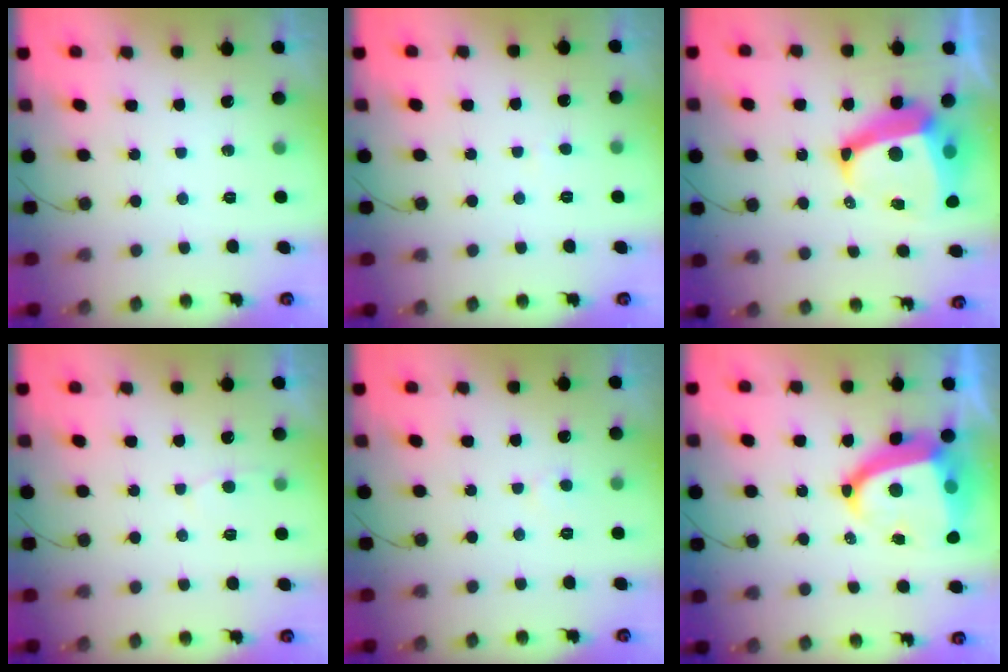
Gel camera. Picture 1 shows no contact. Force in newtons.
{"total": 0.7, "press": 0.7, "slide": 0.1}
{"total": 13.8, "press": 13.7, "slide": 1.7}
{"total": 5.1, "press": 5.0, "slide": 0.2}
{"total": 3.4, "press": 3.4, "slide": 0.3}
{"total": 15.5, "press": 15.3, "slide": 2.3}